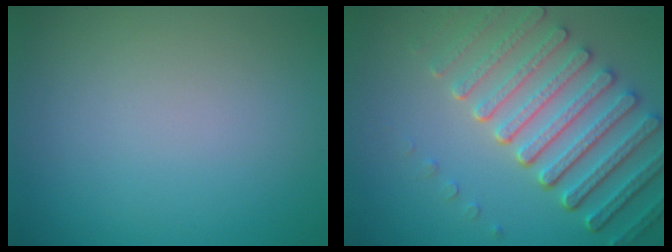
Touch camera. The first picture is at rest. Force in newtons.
{"total": 7.3, "press": 5.5, "slide": 4.7}